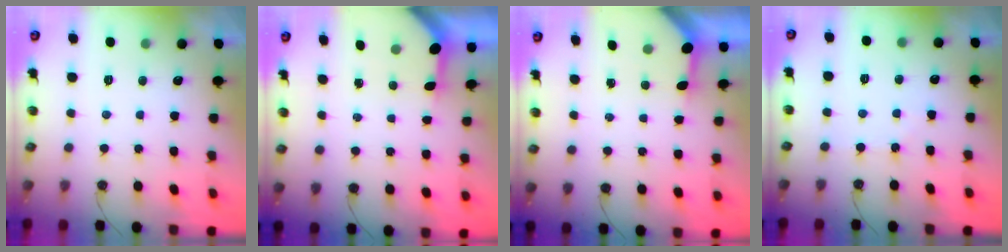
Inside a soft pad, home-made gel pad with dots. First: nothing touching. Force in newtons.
{"total": 3.5, "press": 3.5, "slide": 0.4}
{"total": 3.5, "press": 3.5, "slide": 0.4}
{"total": 2.8, "press": 2.8, "slide": 0.6}